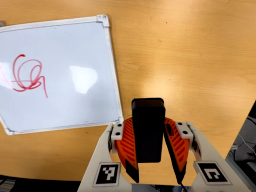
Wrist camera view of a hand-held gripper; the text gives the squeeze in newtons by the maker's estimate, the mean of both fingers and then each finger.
{"total": 7.9, "left": 7.0, "right": 8.8}